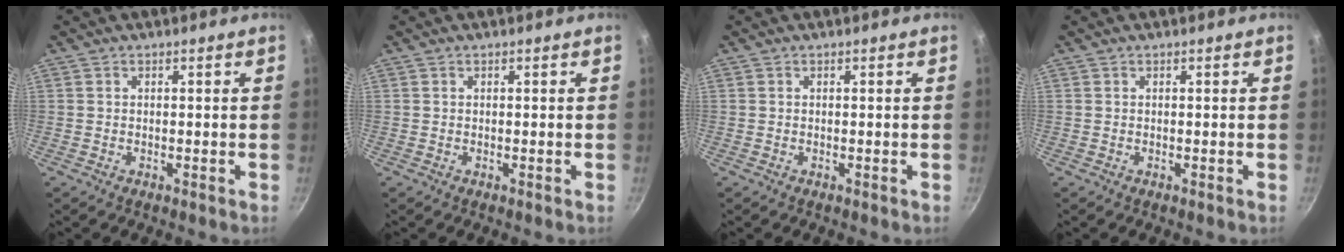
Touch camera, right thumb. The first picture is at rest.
{"total": 0.0}
{"total": 0.0}
{"total": 0.0}